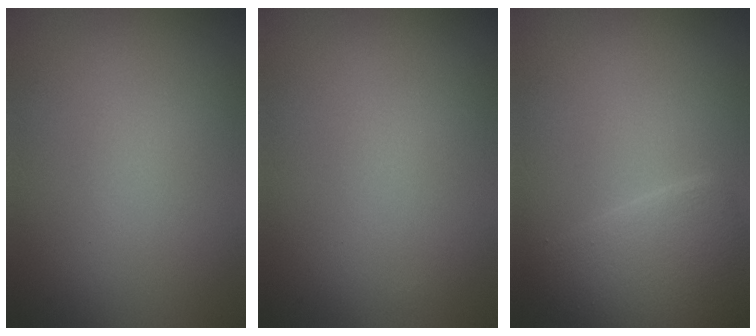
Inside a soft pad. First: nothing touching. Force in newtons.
{"total": 0.0}
{"total": 4.1, "press": 4.1, "slide": 0.2}